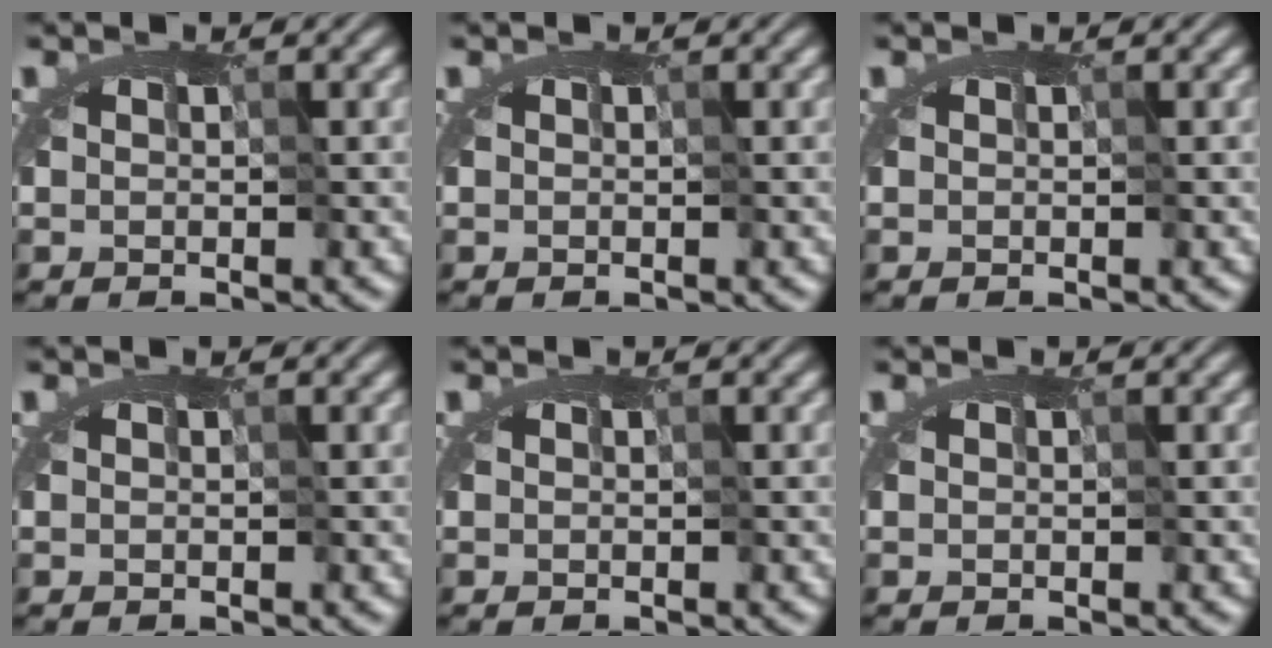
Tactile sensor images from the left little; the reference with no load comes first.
{"total": 0.0}
{"total": 0.0}
{"total": 0.0}
{"total": 0.0}
{"total": 0.0}